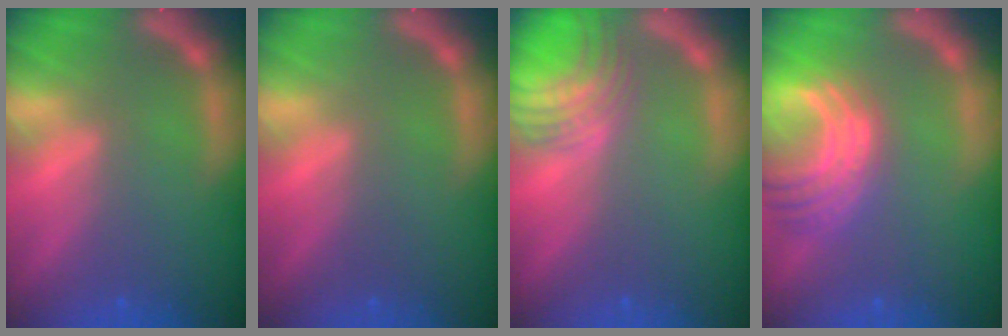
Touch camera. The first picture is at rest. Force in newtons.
{"total": 0.0}
{"total": 6.6}
{"total": 8.5}